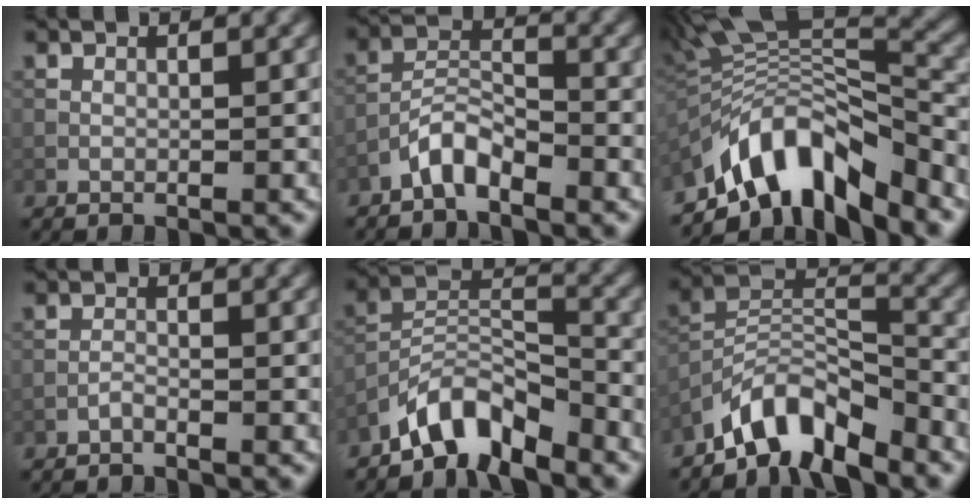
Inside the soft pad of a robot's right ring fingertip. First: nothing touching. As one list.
[{"total": 3.2, "force": [-2.6, 1.0, 1.6], "torque": [-0.029, 0.015, -0.056]}, {"total": 10.4, "force": [-6.4, 3.9, 7.2], "torque": [-0.114, 0.008, -0.120]}, {"total": 0.7, "force": [-0.7, 0.0, 0.2], "torque": [-0.003, 0.003, -0.016]}, {"total": 6.2, "force": [-5.0, 2.1, 2.9], "torque": [-0.042, 0.008, -0.103]}, {"total": 6.8, "force": [-5.6, 2.2, 3.1], "torque": [-0.046, 0.004, -0.114]}]